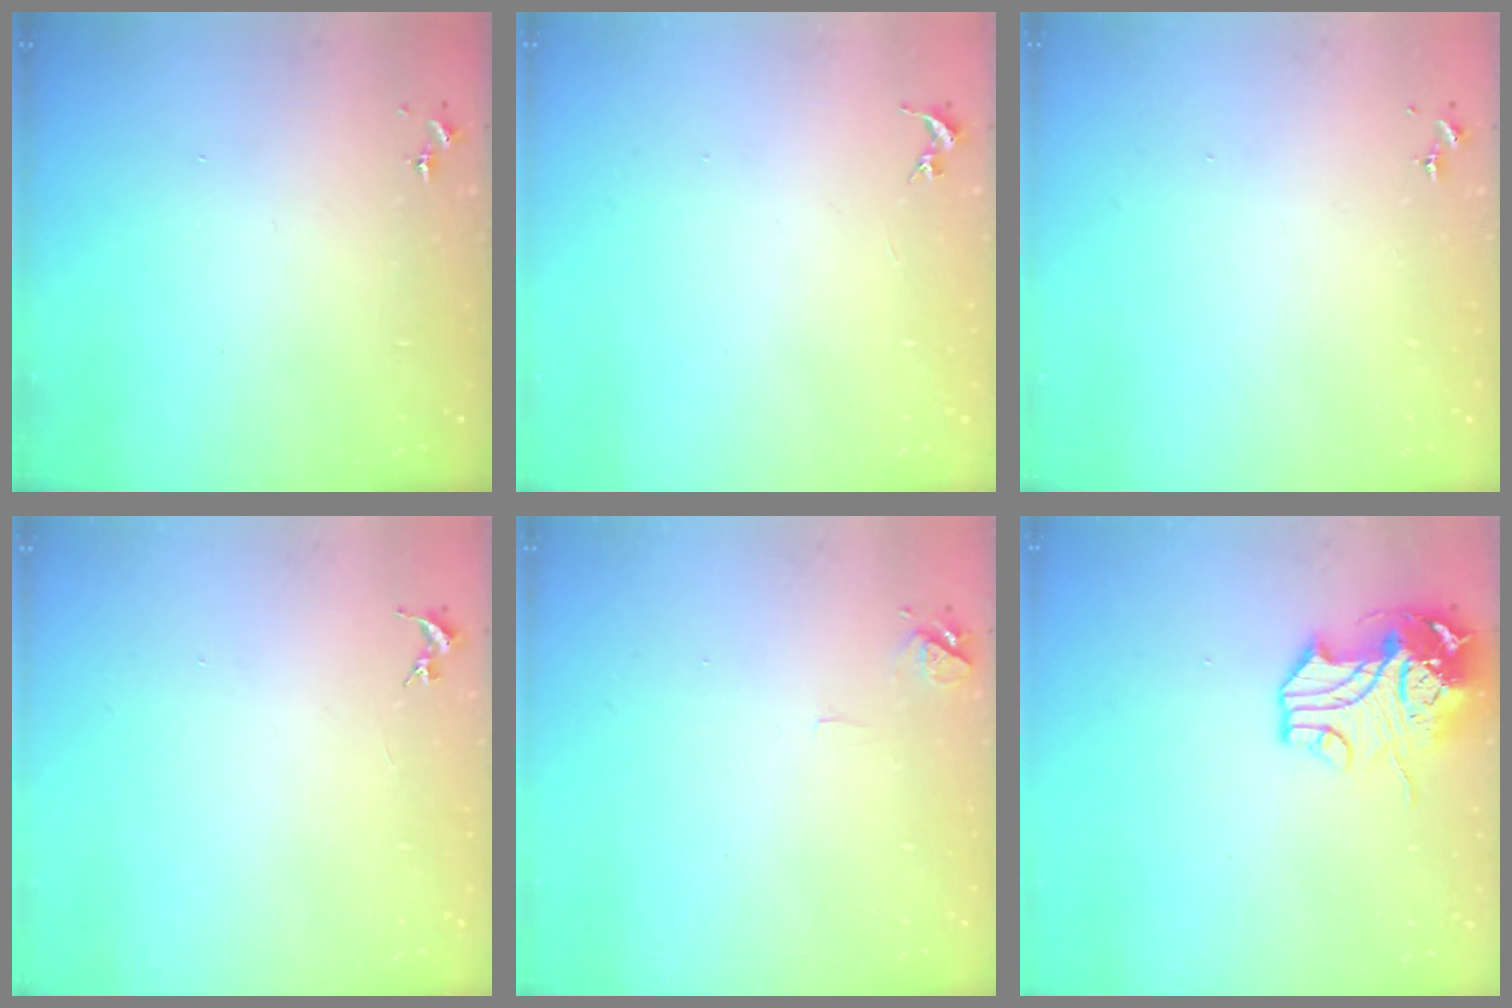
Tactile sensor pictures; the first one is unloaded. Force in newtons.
{"total": 0.0}
{"total": 0.0}
{"total": 0.0}
{"total": 6.3, "press": 6.3, "slide": 0.7}
{"total": 13.9, "press": 13.7, "slide": 2.3}